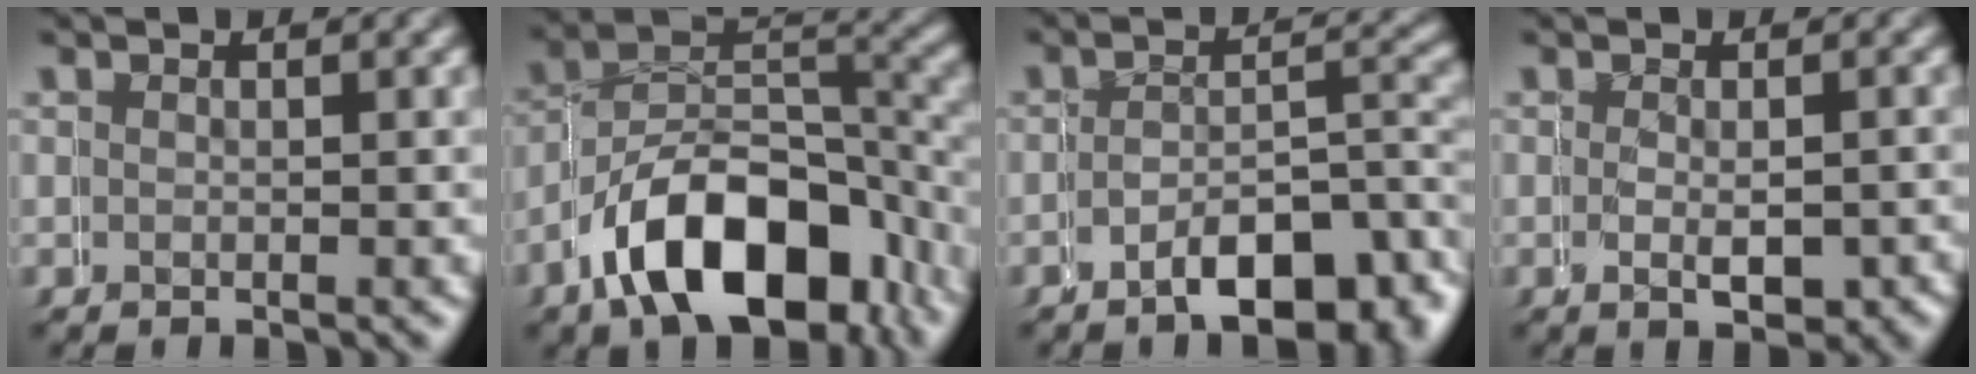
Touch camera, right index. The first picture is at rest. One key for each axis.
{"total": 11.6, "fx": -5.9, "fy": 6.5, "fz": 7.5, "tx": -0.121, "ty": -0.037, "tz": -0.078}
{"total": 5.6, "fx": -3.1, "fy": 2.7, "fz": 3.7, "tx": -0.039, "ty": -0.017, "tz": -0.048}
{"total": 2.5, "fx": -0.9, "fy": 1.1, "fz": 2.0, "tx": -0.029, "ty": -0.012, "tz": -0.009}